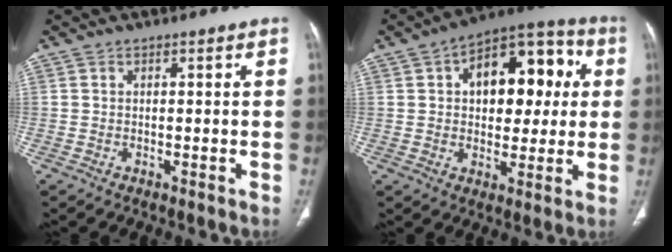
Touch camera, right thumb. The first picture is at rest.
{"total": 17.7, "force": [3.8, 10.5, 13.7], "torque": [-0.140, 0.027, 0.052]}